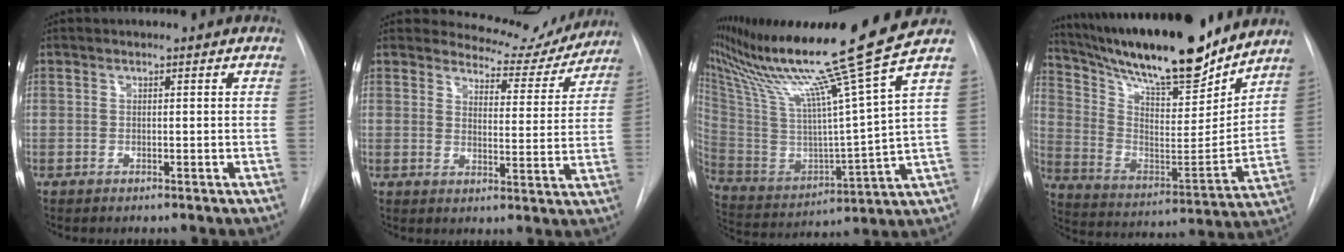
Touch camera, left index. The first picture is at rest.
{"total": 9.7, "force": [9.3, 2.9, 0.2], "torque": [0.008, -0.024, 0.107]}
{"total": 22.6, "force": [17.4, -4.1, 13.8], "torque": [-0.246, -0.053, 0.295]}
{"total": 24.7, "force": [21.1, 4.1, 12.3], "torque": [-0.224, -0.015, 0.337]}